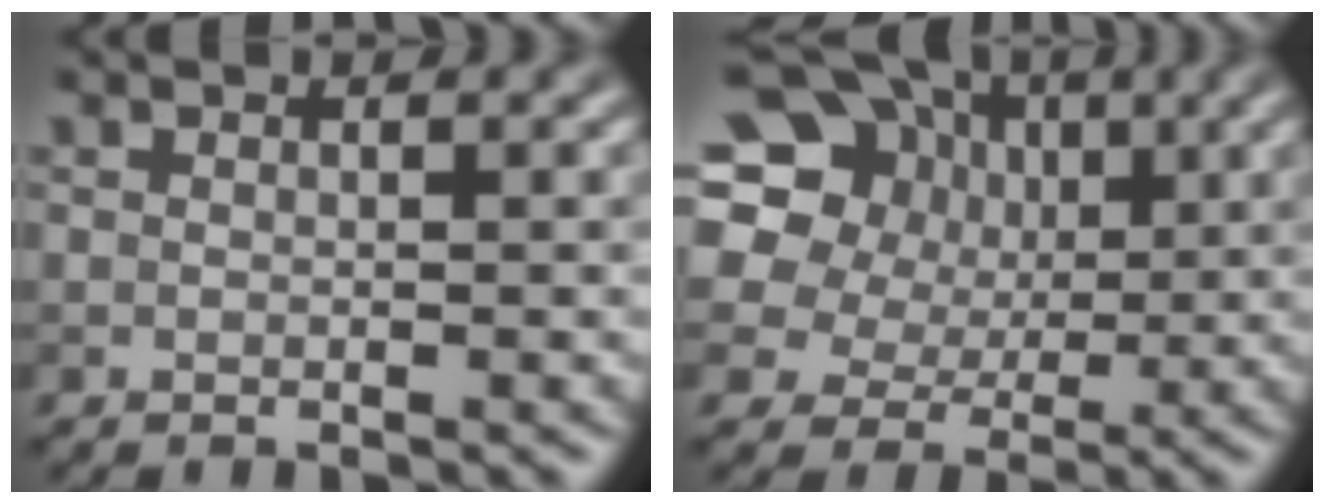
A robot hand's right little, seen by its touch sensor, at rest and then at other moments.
{"total": 18.9, "force": [7.0, 15.7, 7.9], "torque": [-0.201, 0.049, 0.111]}